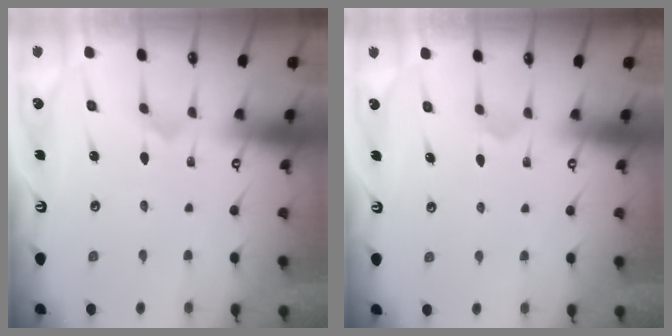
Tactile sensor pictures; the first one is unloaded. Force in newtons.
{"total": 3.7, "press": 3.6, "slide": 0.7}